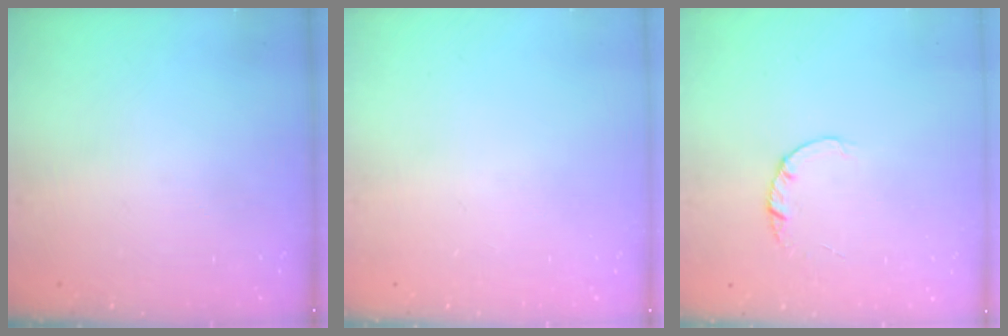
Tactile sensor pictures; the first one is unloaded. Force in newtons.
{"total": 0.0}
{"total": 1.4, "press": 1.4, "slide": 0.2}